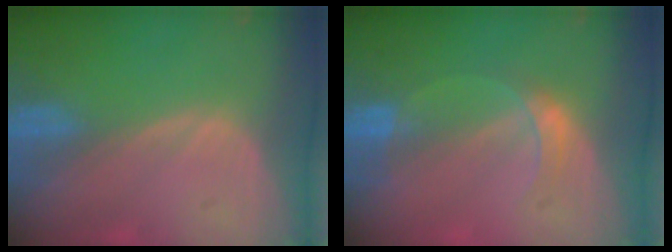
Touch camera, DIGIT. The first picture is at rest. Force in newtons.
{"total": 3.3, "press": 3.3, "slide": 0.2}